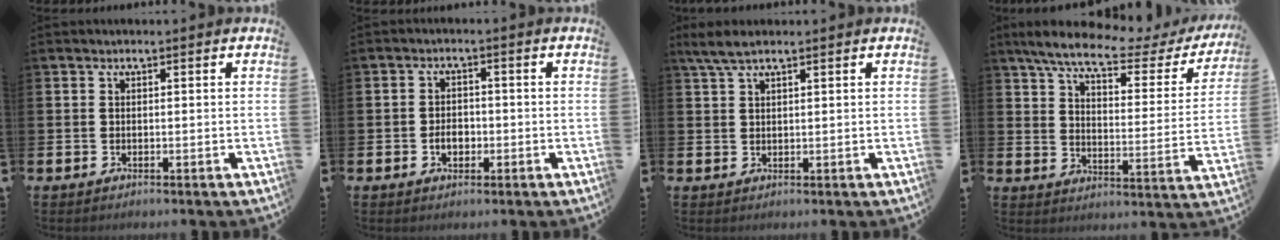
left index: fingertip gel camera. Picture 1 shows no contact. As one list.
[{"total": 2.6, "force": [-0.8, 1.9, 1.6], "torque": [-0.023, 0.000, -0.020]}, {"total": 3.3, "force": [2.3, 0.8, 2.2], "torque": [-0.054, 0.003, 0.044]}, {"total": 7.8, "force": [6.2, 1.8, 4.3], "torque": [-0.107, -0.032, 0.102]}]